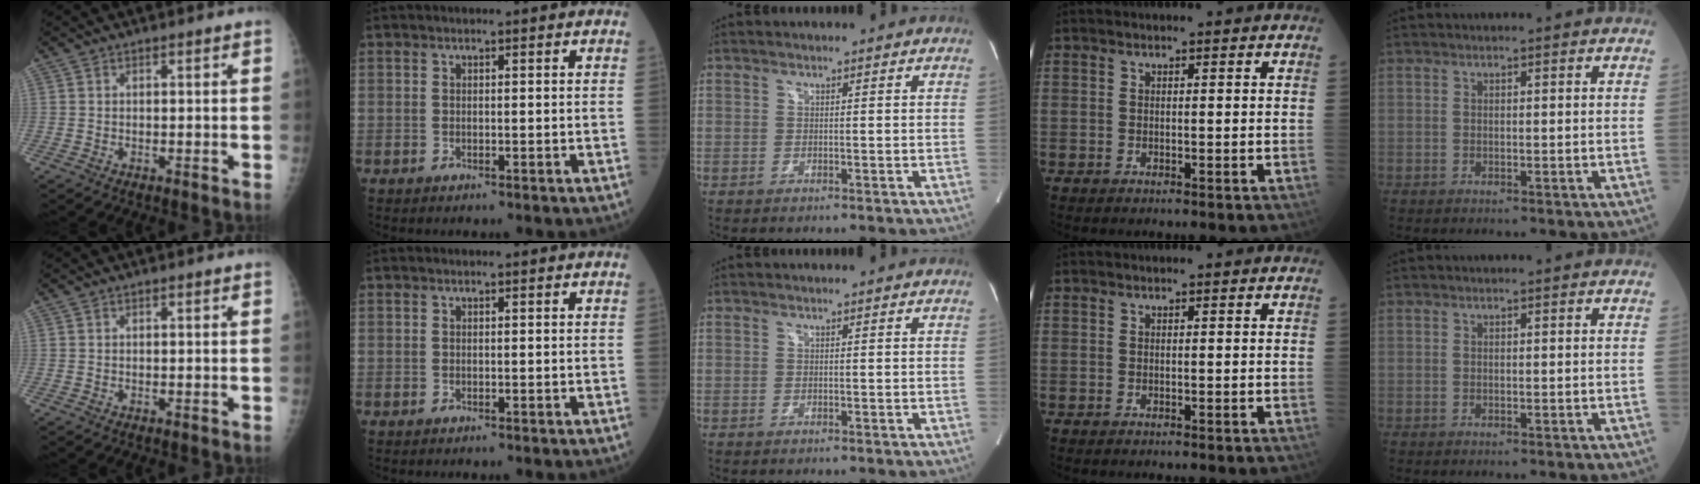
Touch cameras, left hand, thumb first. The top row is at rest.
{}